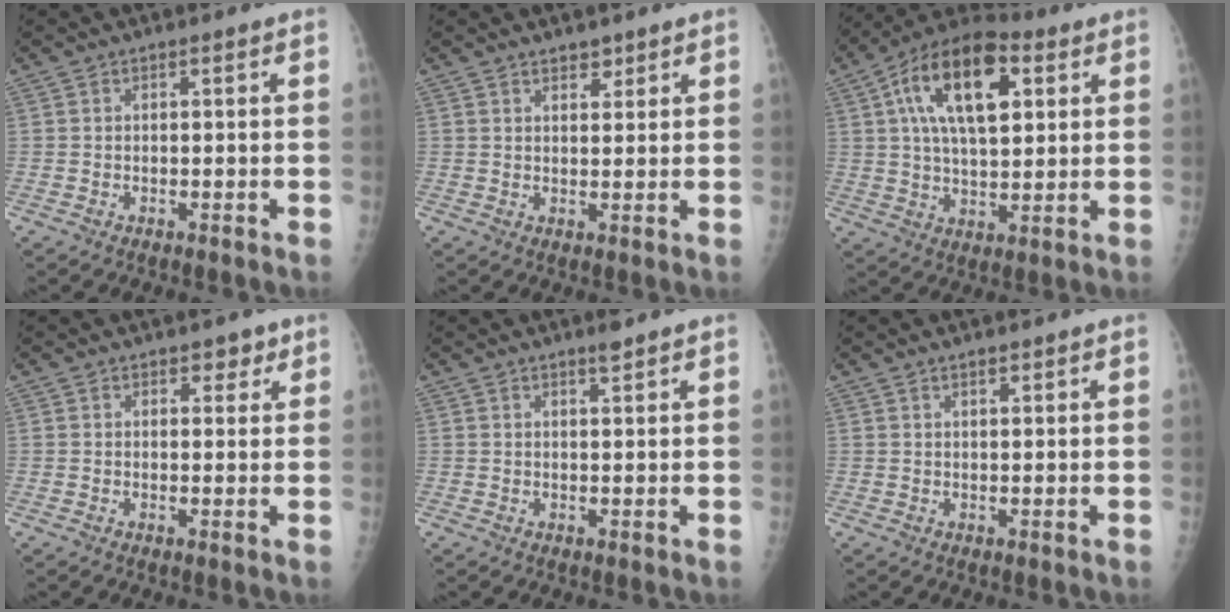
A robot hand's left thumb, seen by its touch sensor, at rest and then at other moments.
{"total": 2.4, "force": [1.9, 1.2, 1.0], "torque": [-0.002, -0.012, 0.029]}
{"total": 17.8, "force": [5.7, 8.9, 14.3], "torque": [-0.226, 0.006, 0.090]}
{"total": 2.5, "force": [1.6, 1.5, 1.1], "torque": [0.007, -0.007, 0.018]}
{"total": 1.6, "force": [1.2, 0.2, 0.9], "torque": [-0.011, -0.009, 0.022]}
{"total": 1.3, "force": [1.0, 0.4, 0.8], "torque": [-0.007, -0.006, 0.019]}